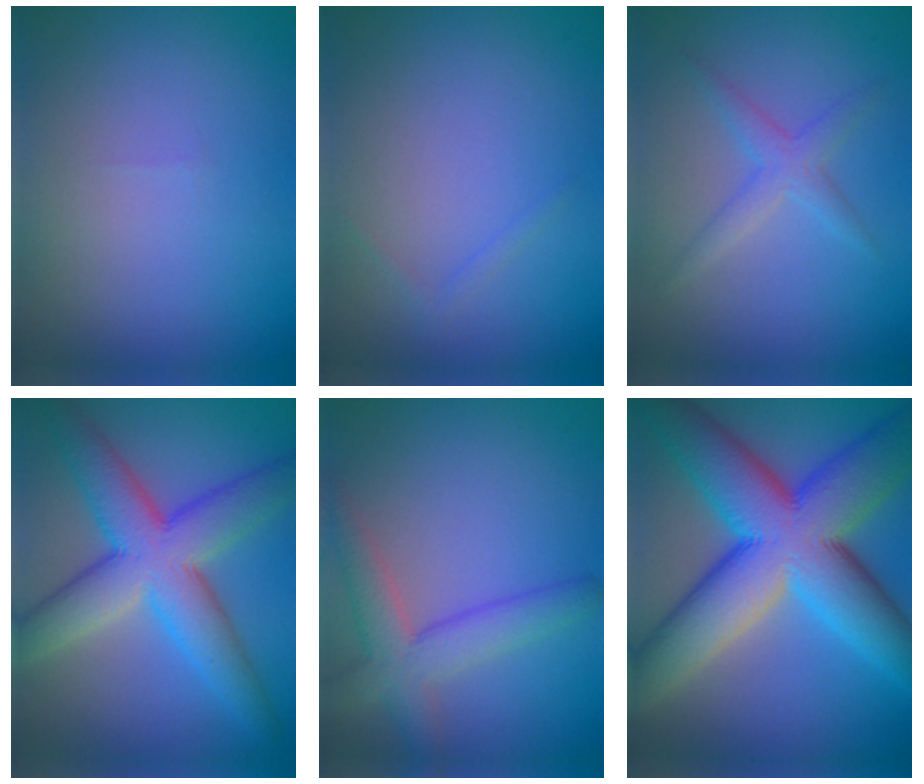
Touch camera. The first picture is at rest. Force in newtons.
{"total": 0.6, "press": 0.6, "slide": 0.1}
{"total": 2.2, "press": 2.2, "slide": 0.1}
{"total": 9.5, "press": 9.4, "slide": 0.5}
{"total": 4.9, "press": 4.9, "slide": 0.3}
{"total": 16.4, "press": 16.4, "slide": 0.5}